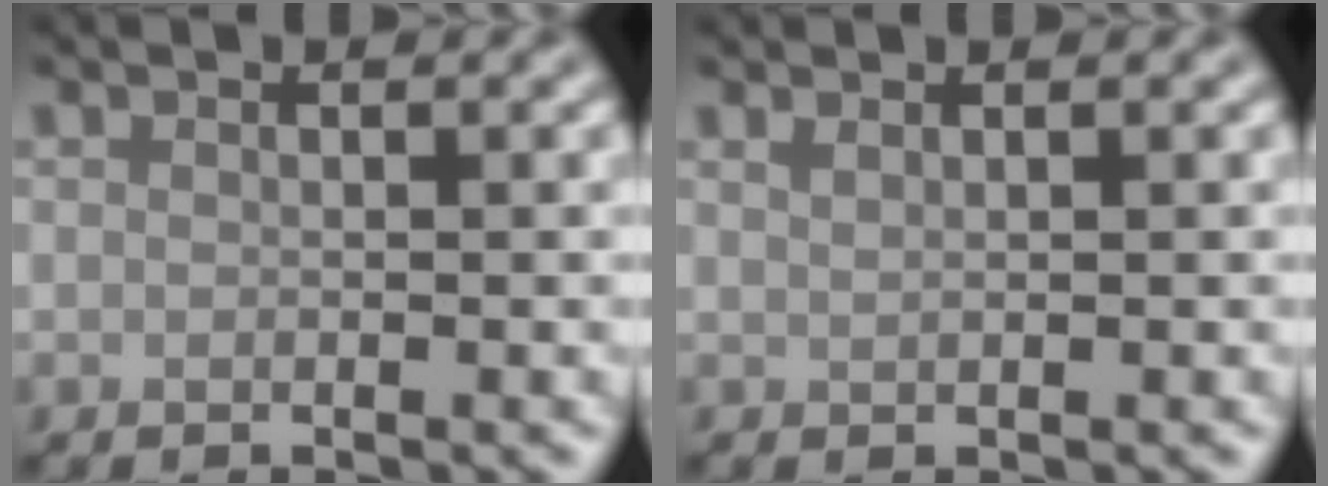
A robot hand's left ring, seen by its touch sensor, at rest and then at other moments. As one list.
[{"total": 0.7, "force": [0.5, 0.2, 0.3], "torque": [-0.005, 0.000, 0.011]}]